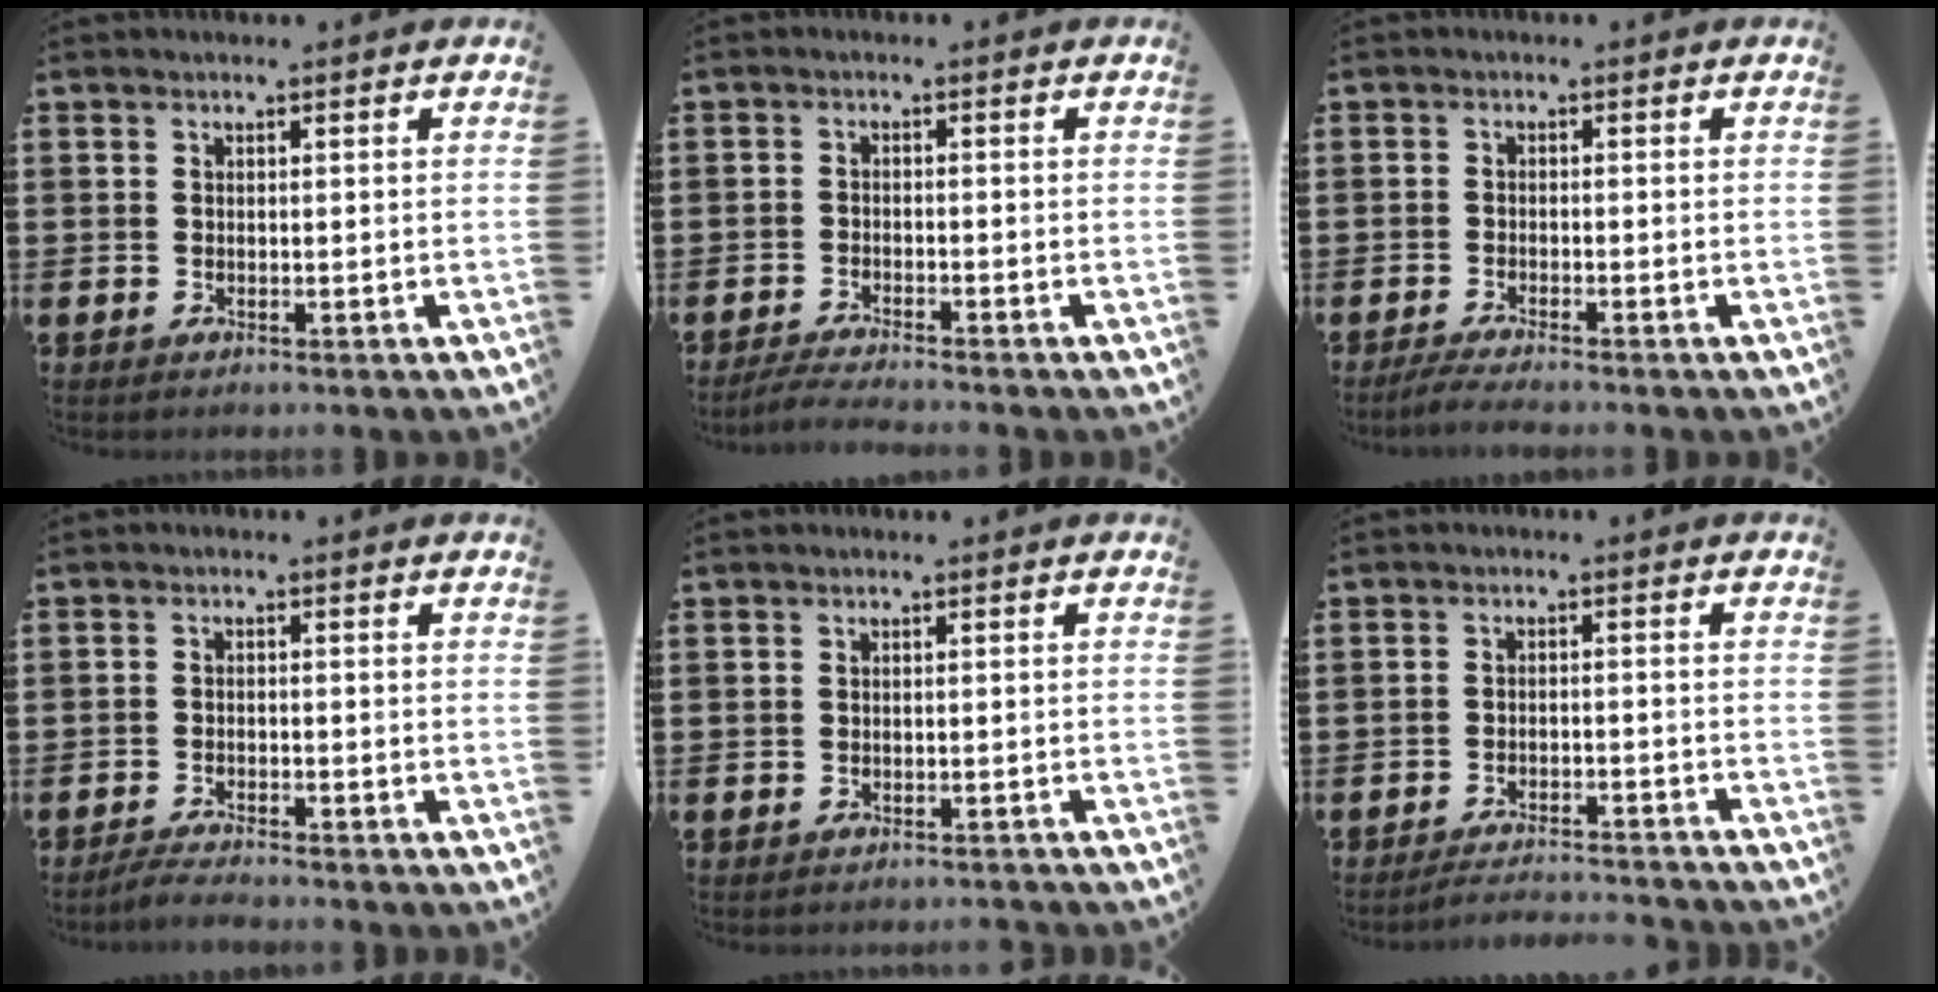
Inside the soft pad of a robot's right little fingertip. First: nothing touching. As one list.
[{"total": 2.1, "force": [-2.0, -0.1, 0.8], "torque": [-0.012, 0.003, -0.038]}, {"total": 1.8, "force": [-1.5, 0.0, 0.9], "torque": [-0.015, 0.002, -0.029]}, {"total": 2.0, "force": [-2.0, -0.1, 0.4], "torque": [-0.007, 0.005, -0.040]}, {"total": 0.7, "force": [-0.7, -0.1, 0.0], "torque": [-0.001, -0.001, -0.015]}, {"total": 2.6, "force": [-2.6, -0.2, 0.2], "torque": [-0.005, 0.003, -0.054]}]